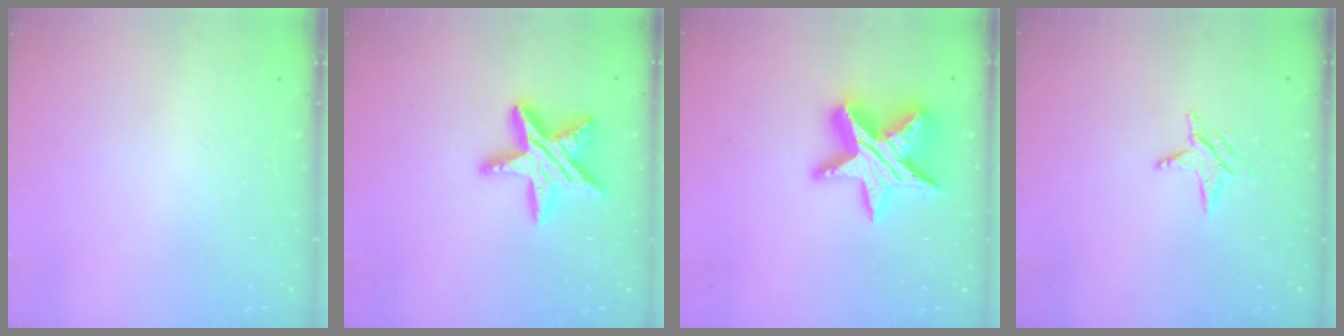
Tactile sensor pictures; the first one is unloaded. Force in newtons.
{"total": 16.4, "press": 16.4, "slide": 1.0}
{"total": 18.5, "press": 18.4, "slide": 1.4}
{"total": 5.6, "press": 5.5, "slide": 0.6}